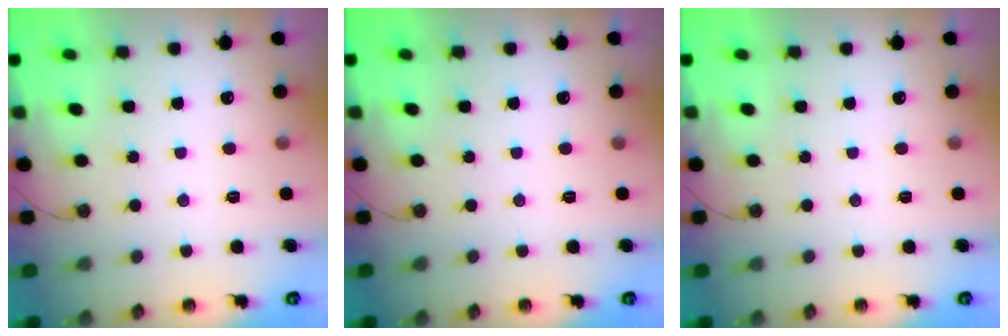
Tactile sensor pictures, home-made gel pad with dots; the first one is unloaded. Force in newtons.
{"total": 0.0}
{"total": 0.0}